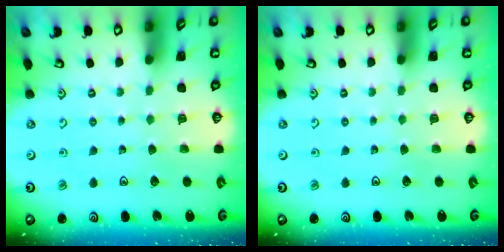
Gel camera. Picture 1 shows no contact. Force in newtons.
{"total": 0.0}